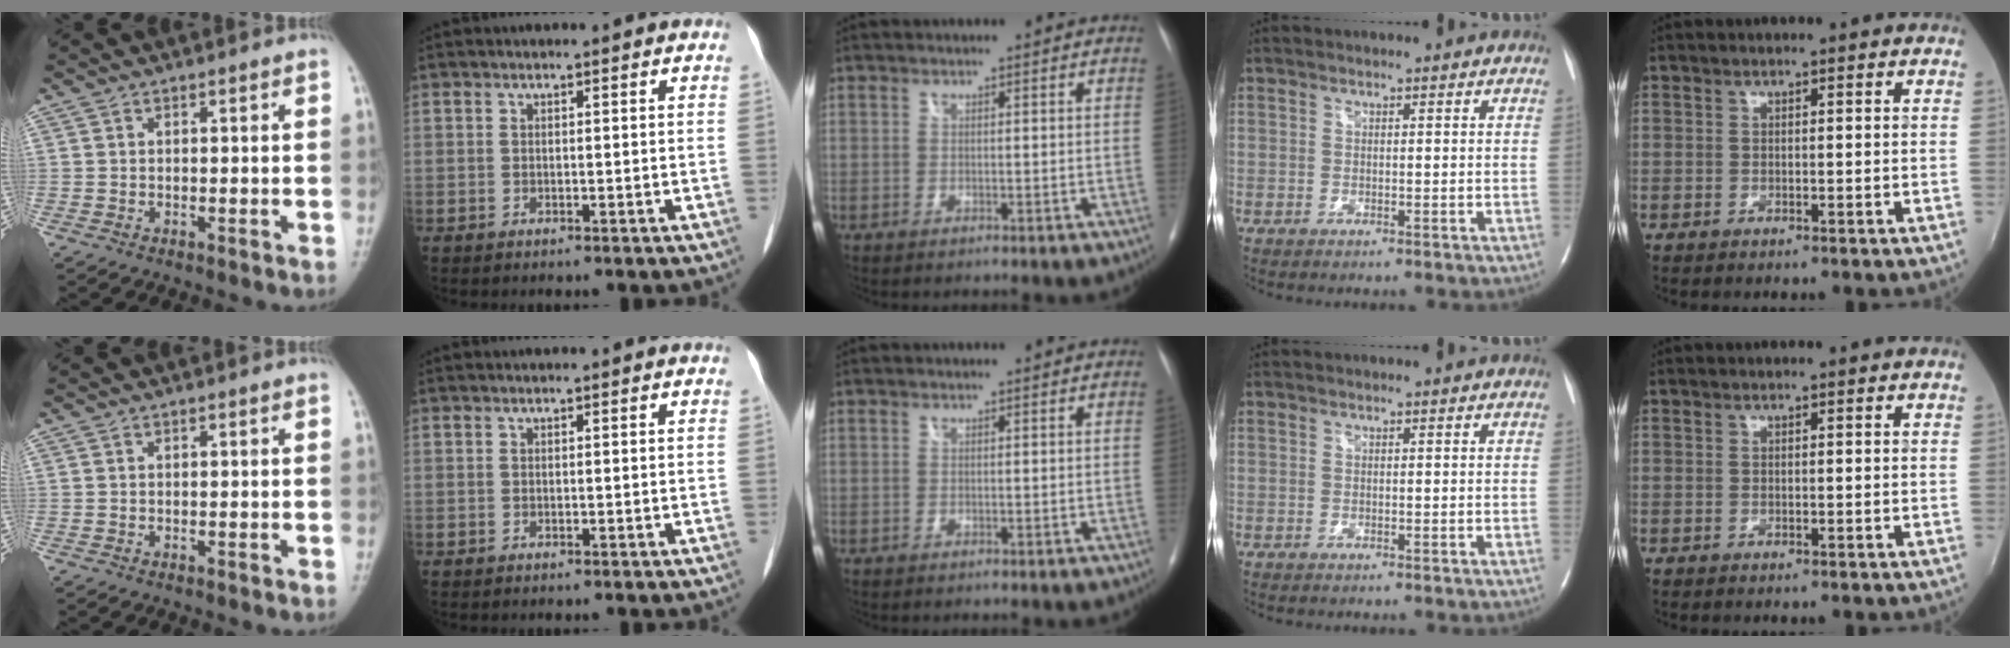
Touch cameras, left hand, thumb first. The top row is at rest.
{}